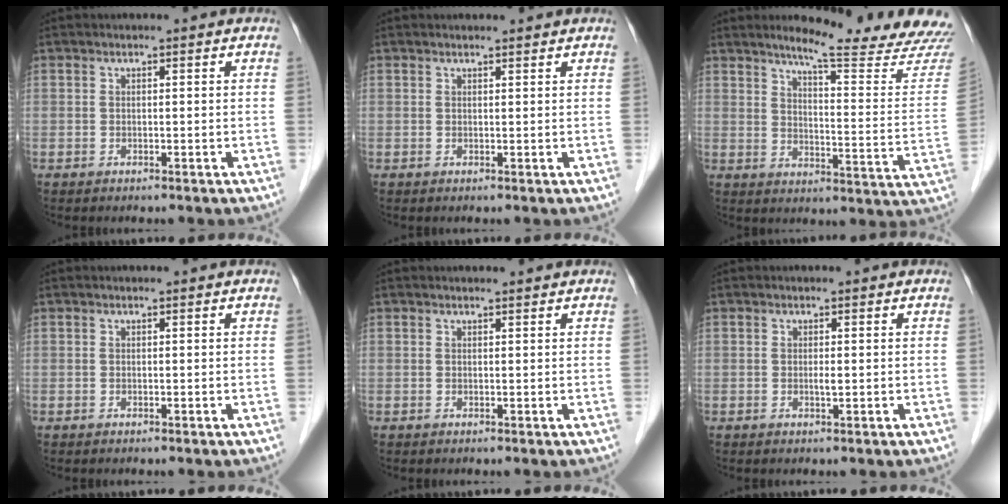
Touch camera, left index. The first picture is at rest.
{"total": 1.0, "force": [1.0, -0.1, 0.1], "torque": [-0.007, -0.001, 0.013]}
{"total": 18.8, "force": [17.2, -0.6, 7.6], "torque": [-0.104, -0.100, 0.204]}
{"total": 0.0}
{"total": 0.8, "force": [0.7, -0.1, 0.1], "torque": [-0.007, -0.001, 0.010]}
{"total": 0.7, "force": [-0.4, 0.0, 0.6], "torque": [-0.015, -0.008, -0.008]}